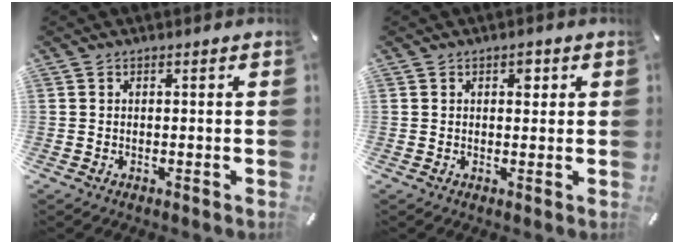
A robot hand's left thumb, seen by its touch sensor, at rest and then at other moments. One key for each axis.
{"total": 2.5, "fx": 1.0, "fy": 1.6, "fz": 1.6, "tx": -0.010, "ty": -0.004, "tz": 0.012}